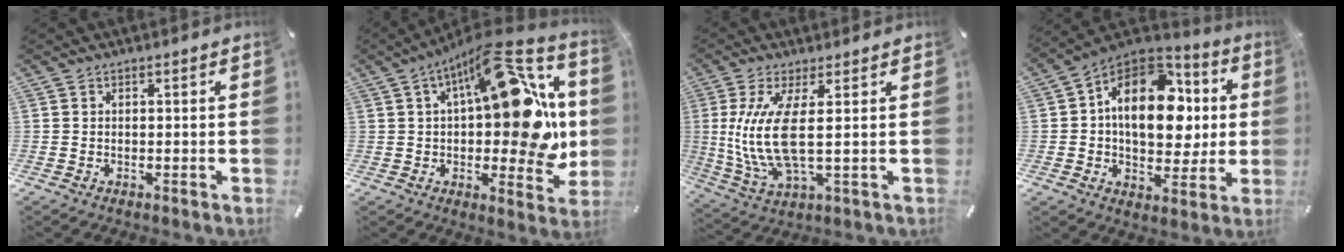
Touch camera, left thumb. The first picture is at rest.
{"total": 22.8, "force": [6.0, 10.7, 19.2], "torque": [-0.242, -0.051, 0.099]}
{"total": 12.6, "force": [1.7, 3.5, 12.0], "torque": [-0.271, -0.024, 0.024]}
{"total": 19.4, "force": [3.1, 13.2, 13.8], "torque": [-0.217, -0.012, 0.052]}